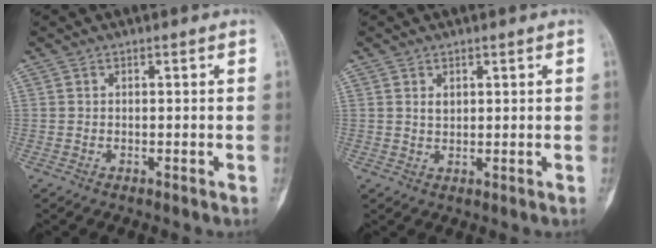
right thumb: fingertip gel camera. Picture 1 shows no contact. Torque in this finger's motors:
{"motor_torque": [0.47, 0.31, 0.16, 0.17, -0.01]}